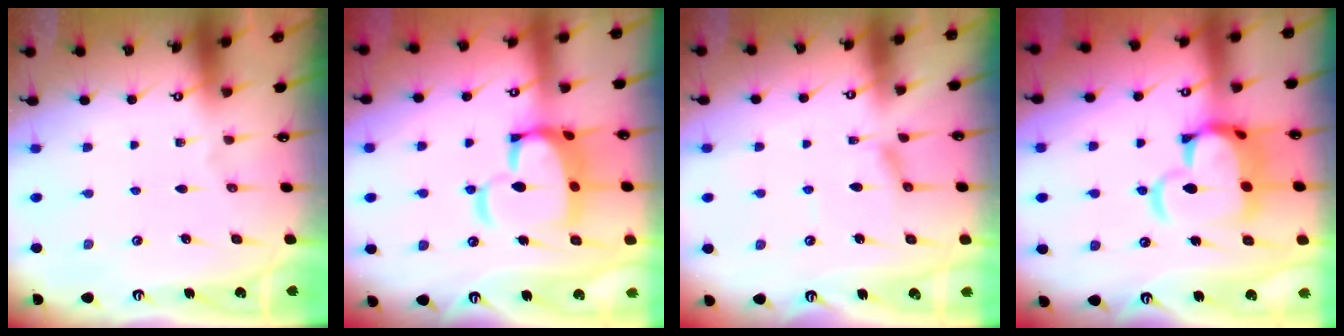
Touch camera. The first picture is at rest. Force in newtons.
{"total": 11.6, "press": 11.5, "slide": 1.3}
{"total": 2.3, "press": 2.3, "slide": 0.5}
{"total": 8.9, "press": 8.7, "slide": 1.6}